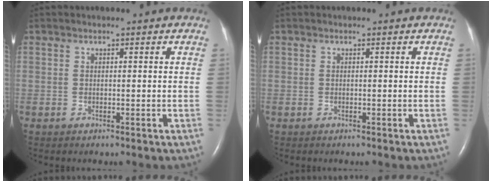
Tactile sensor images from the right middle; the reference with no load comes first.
{"total": 0.0}